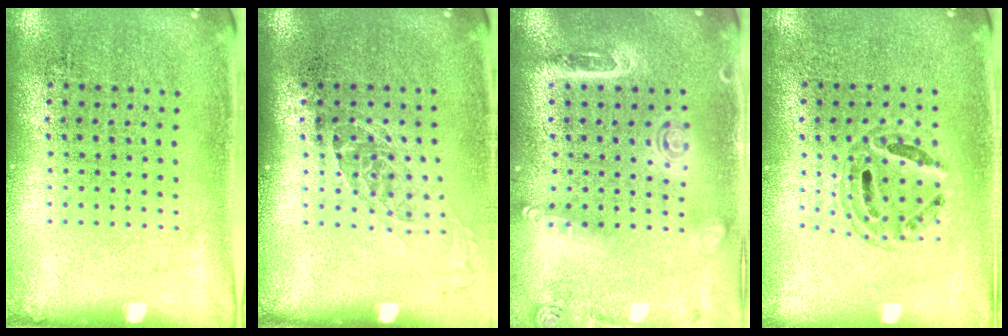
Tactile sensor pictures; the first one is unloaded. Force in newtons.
{"total": 1.2, "press": 1.0, "slide": 0.7}
{"total": 1.6, "press": 1.5, "slide": 0.6}
{"total": 0.6, "press": 0.6, "slide": 0.2}